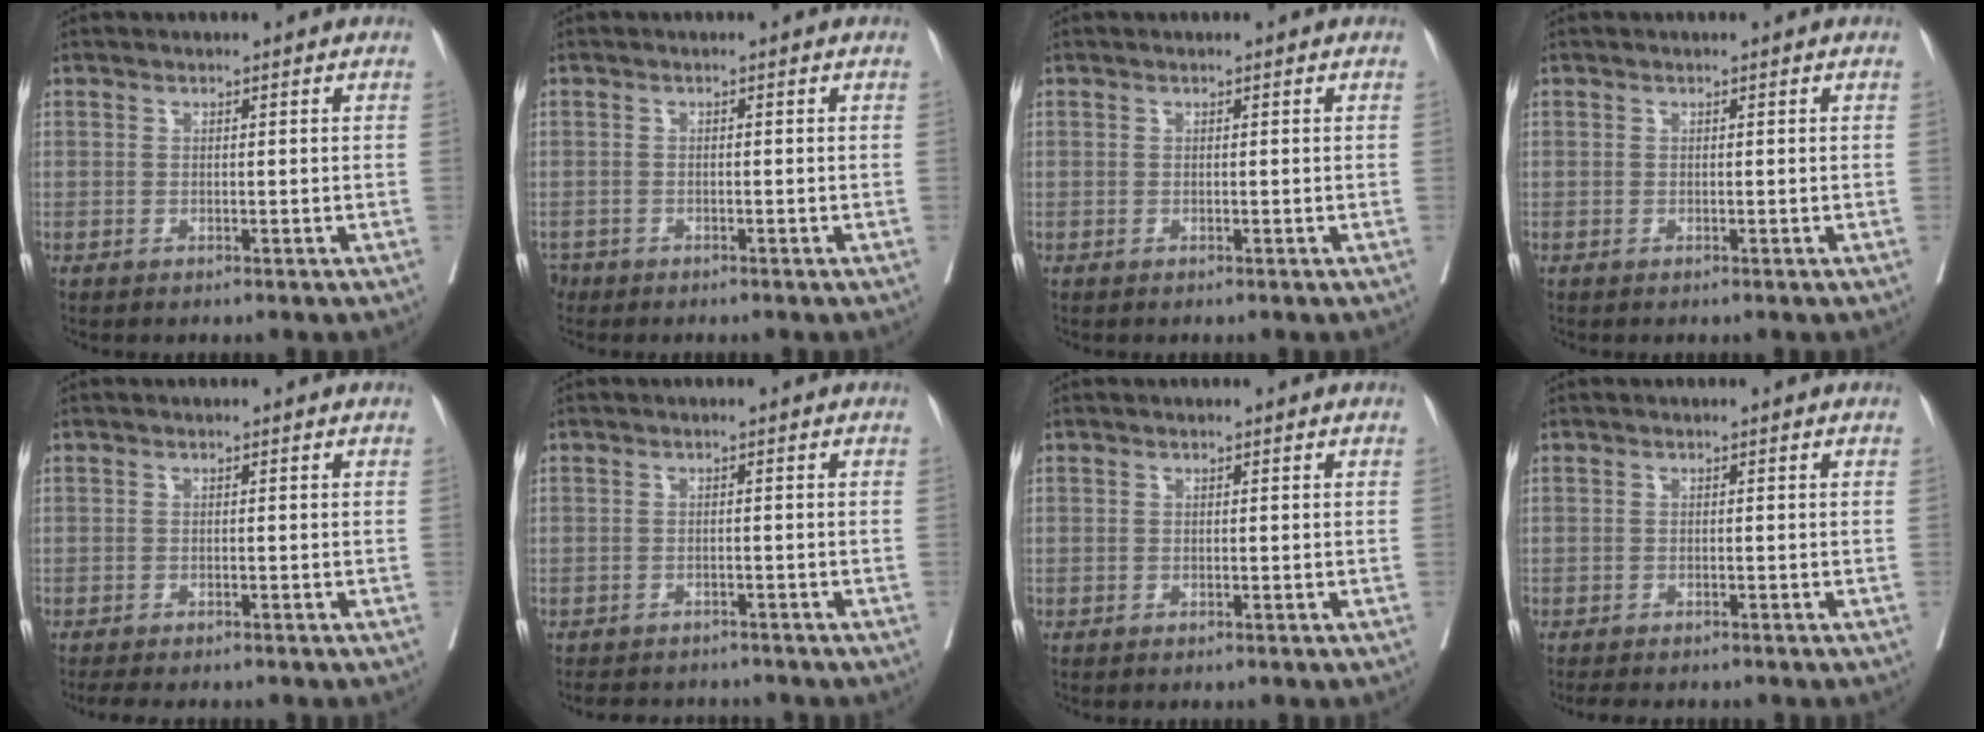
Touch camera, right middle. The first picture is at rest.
{"total": 1.9, "force": [-1.6, 1.1, 0.1], "torque": [-0.006, -0.001, -0.029]}
{"total": 0.0}
{"total": 0.0}
{"total": 4.6, "force": [-3.9, 1.2, 2.1], "torque": [-0.027, -0.009, -0.057]}
{"total": 6.9, "force": [-6.4, 2.1, 1.4], "torque": [-0.016, -0.002, -0.081]}
{"total": 0.0}
{"total": 3.8, "force": [-3.3, 1.2, 1.6], "torque": [-0.023, -0.008, -0.045]}